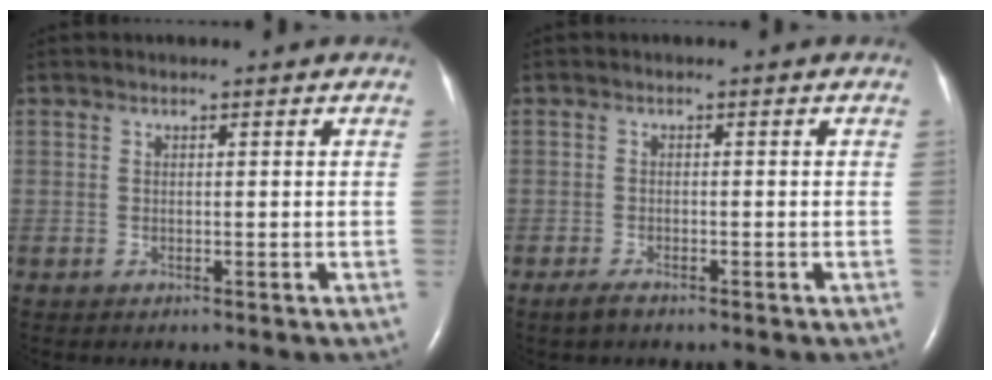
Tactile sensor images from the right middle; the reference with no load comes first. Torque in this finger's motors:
{"motor_torque": [0.22, -0.19, -0.04, 0.00]}